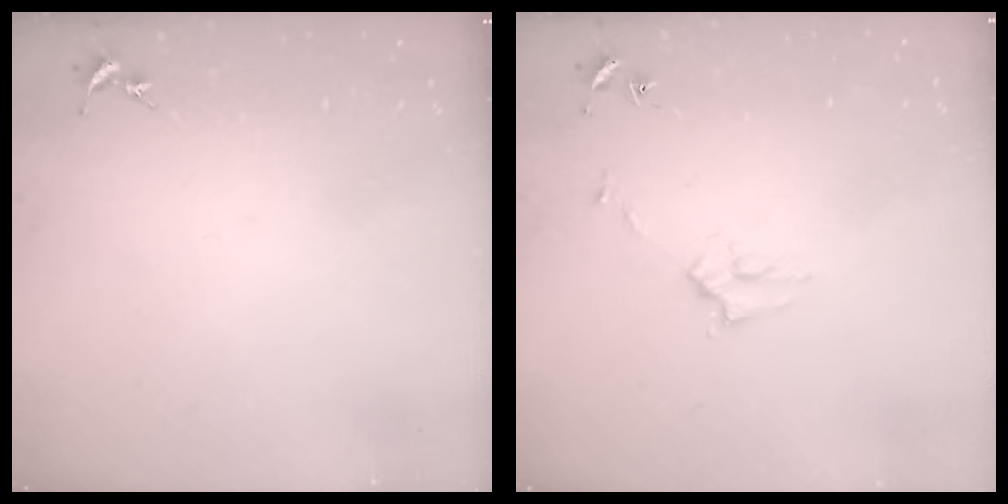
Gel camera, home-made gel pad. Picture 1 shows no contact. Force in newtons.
{"total": 2.7, "press": 2.7, "slide": 0.3}